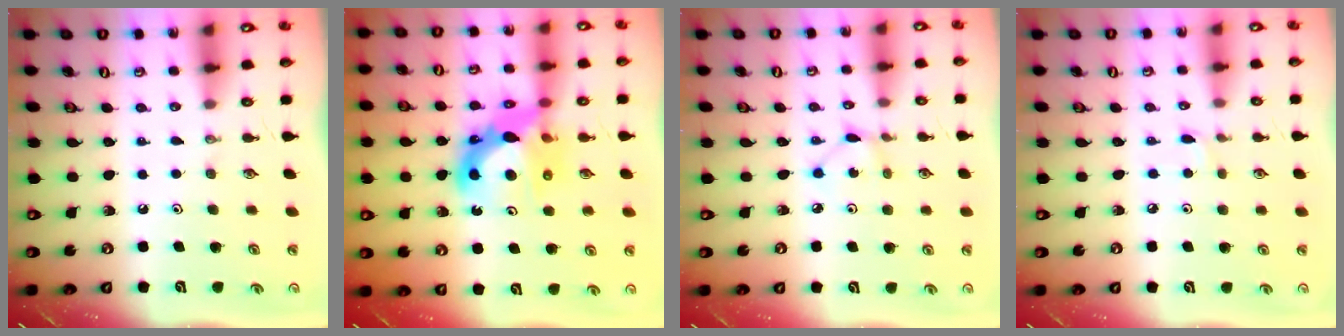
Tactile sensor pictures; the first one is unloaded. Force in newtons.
{"total": 12.9, "press": 12.9, "slide": 1.1}
{"total": 2.0, "press": 2.0, "slide": 0.3}
{"total": 2.2, "press": 2.2, "slide": 0.3}